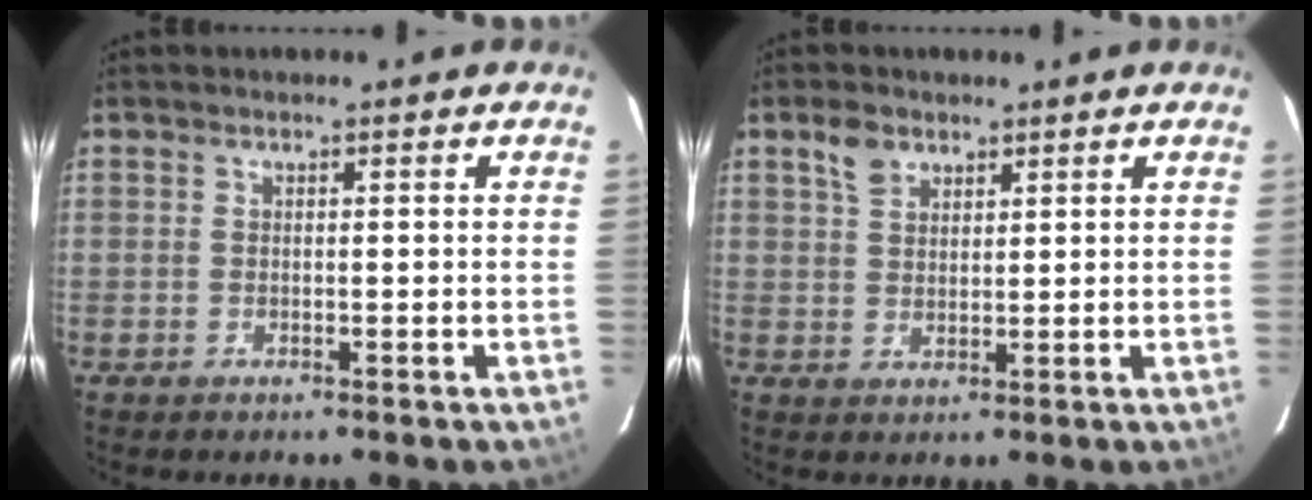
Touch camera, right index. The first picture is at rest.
{"total": 3.8, "force": [2.4, 2.1, 2.0], "torque": [-0.037, 0.009, 0.049]}